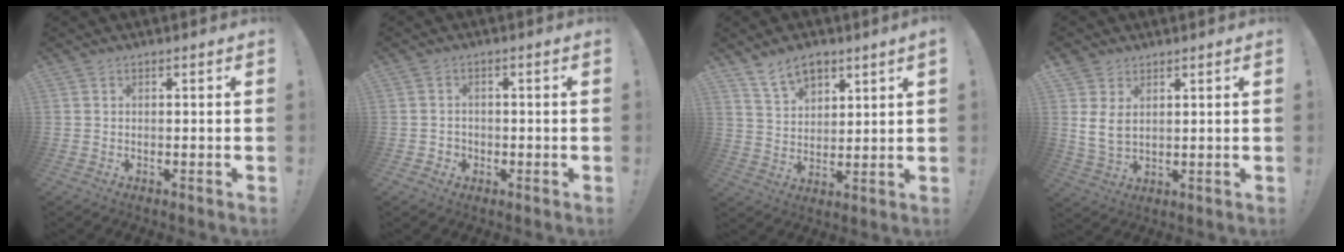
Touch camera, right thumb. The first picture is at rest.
{"total": 2.2, "force": [-0.5, 2.0, 0.7], "torque": [-0.002, -0.003, -0.011]}
{"total": 8.5, "force": [6.4, 4.2, 3.9], "torque": [-0.067, -0.030, 0.121]}
{"total": 6.5, "force": [2.6, 4.1, 4.4], "torque": [-0.088, -0.013, 0.051]}